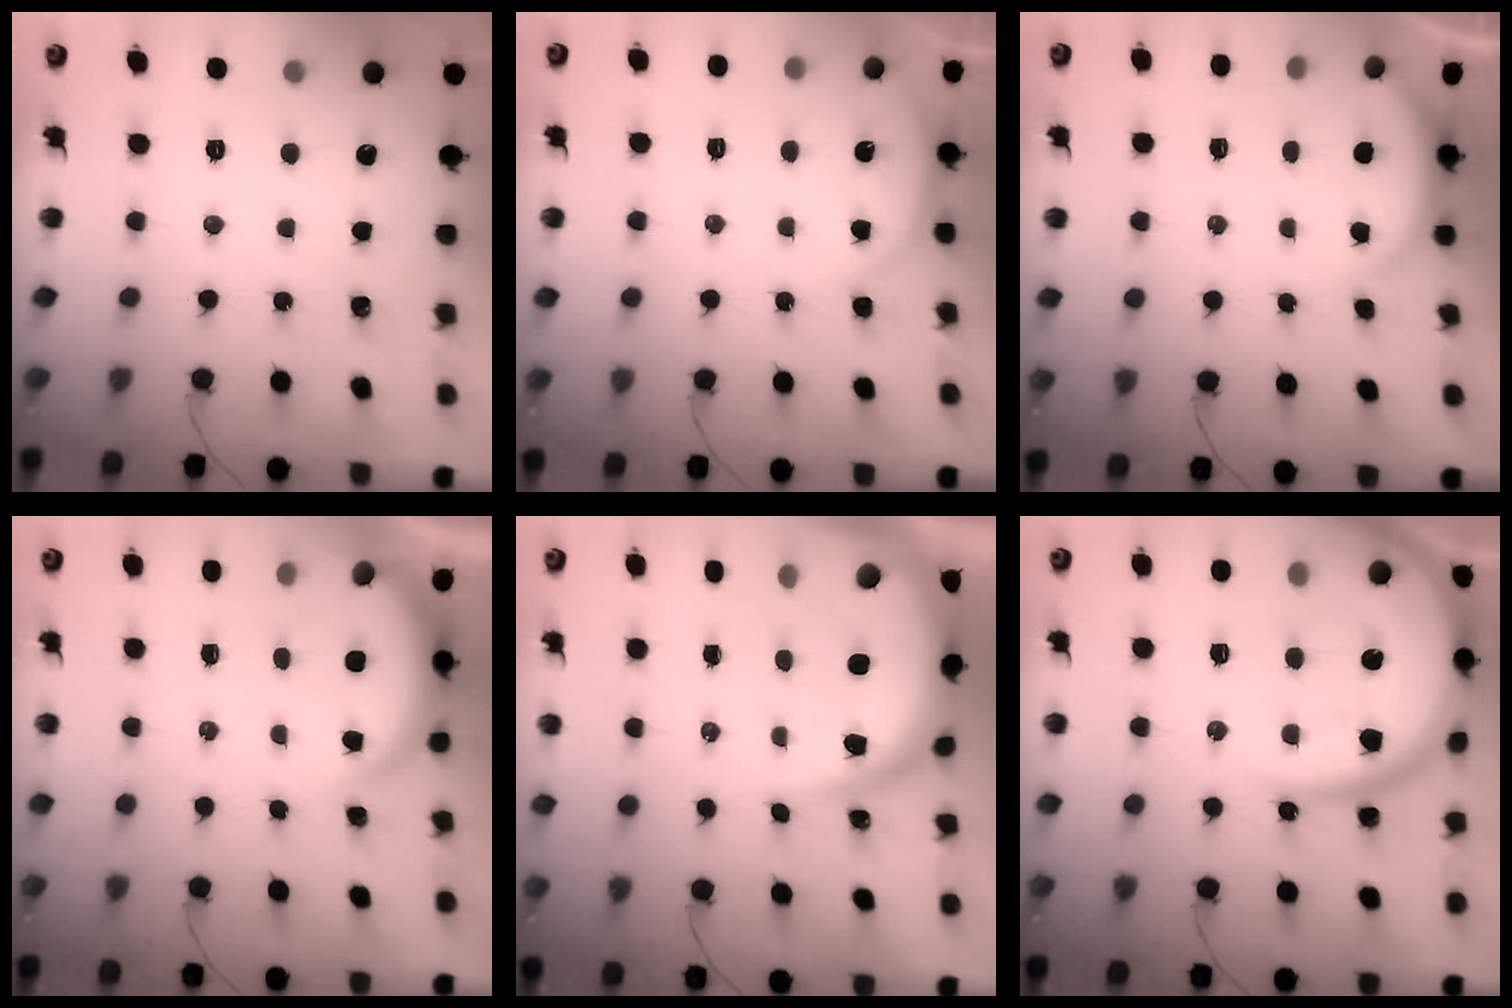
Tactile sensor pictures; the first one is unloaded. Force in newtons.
{"total": 3.1, "press": 3.1, "slide": 0.3}
{"total": 2.9, "press": 2.2, "slide": 1.8}
{"total": 3.4, "press": 3.3, "slide": 0.6}
{"total": 12.1, "press": 12.0, "slide": 1.2}
{"total": 23.7, "press": 23.6, "slide": 2.7}